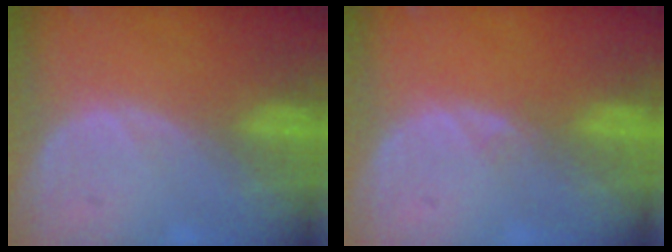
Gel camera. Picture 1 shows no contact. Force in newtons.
{"total": 0.7, "press": 0.7, "slide": 0.1}